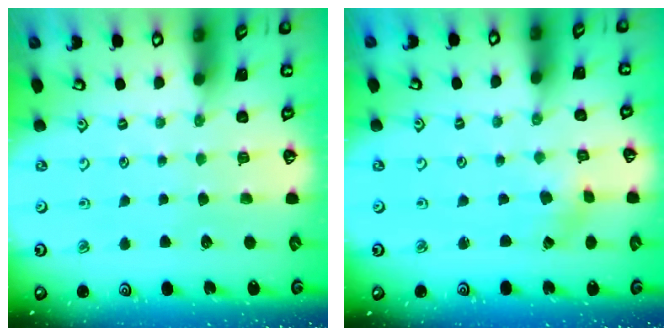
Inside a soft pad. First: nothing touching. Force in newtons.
{"total": 0.8, "press": 0.8, "slide": 0.1}